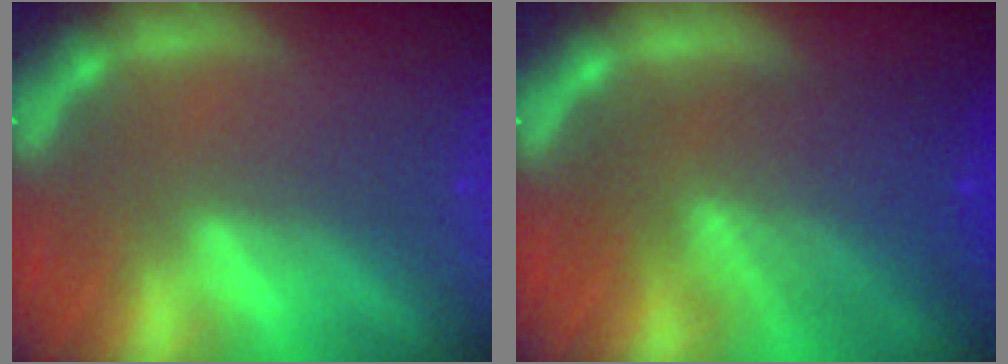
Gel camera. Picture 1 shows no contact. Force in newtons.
{"total": 9.1}